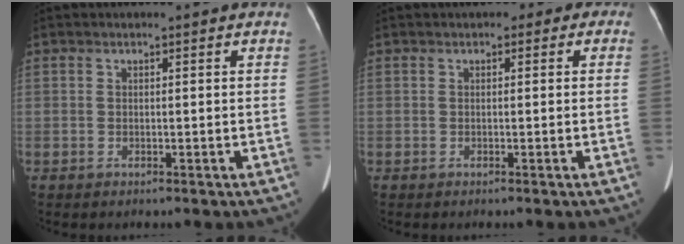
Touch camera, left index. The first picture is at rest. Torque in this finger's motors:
{"motor_torque": [0.02, -0.02, -0.04, -0.10]}